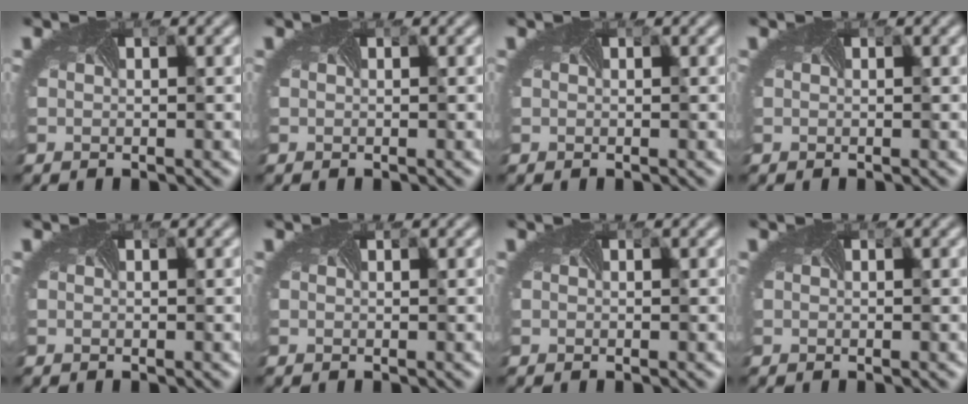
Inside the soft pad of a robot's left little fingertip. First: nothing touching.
{"total": 0.0}
{"total": 0.0}
{"total": 0.0}
{"total": 0.0}
{"total": 0.0}
{"total": 0.0}
{"total": 0.0}